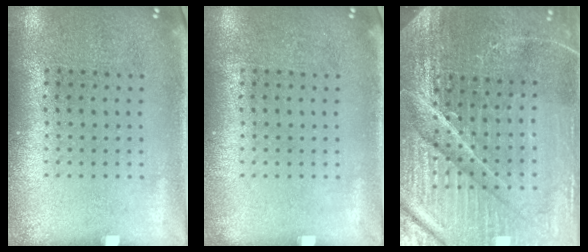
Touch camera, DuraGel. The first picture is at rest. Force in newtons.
{"total": 0.0}
{"total": 5.9, "press": 5.3, "slide": 2.5}